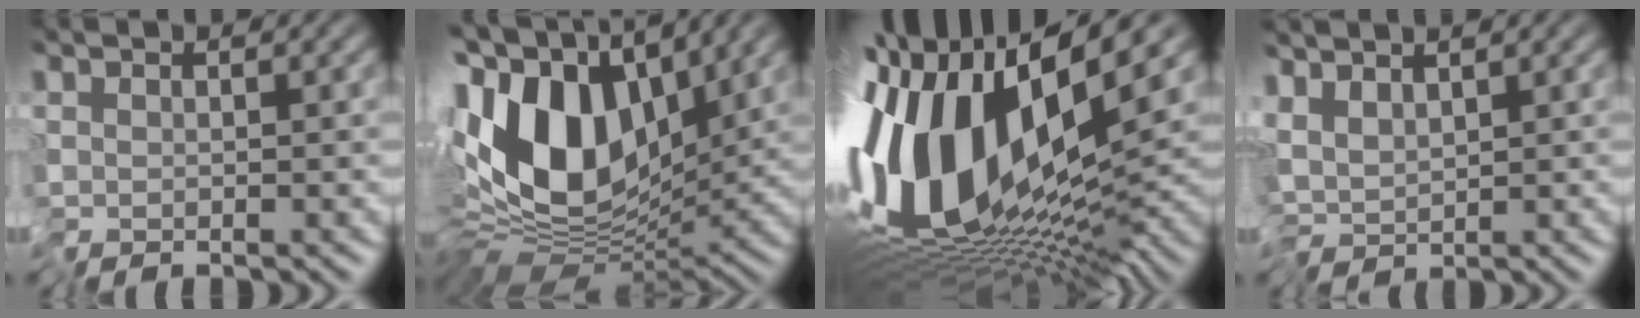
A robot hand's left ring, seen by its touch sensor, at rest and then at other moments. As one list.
[{"total": 12.5, "force": [1.6, 7.2, 10.1], "torque": [-0.191, 0.010, 0.016]}, {"total": 17.1, "force": [1.1, 6.6, 15.7], "torque": [-0.311, -0.005, 0.016]}, {"total": 2.7, "force": [0.6, 1.2, 2.3], "torque": [-0.038, -0.003, 0.014]}]